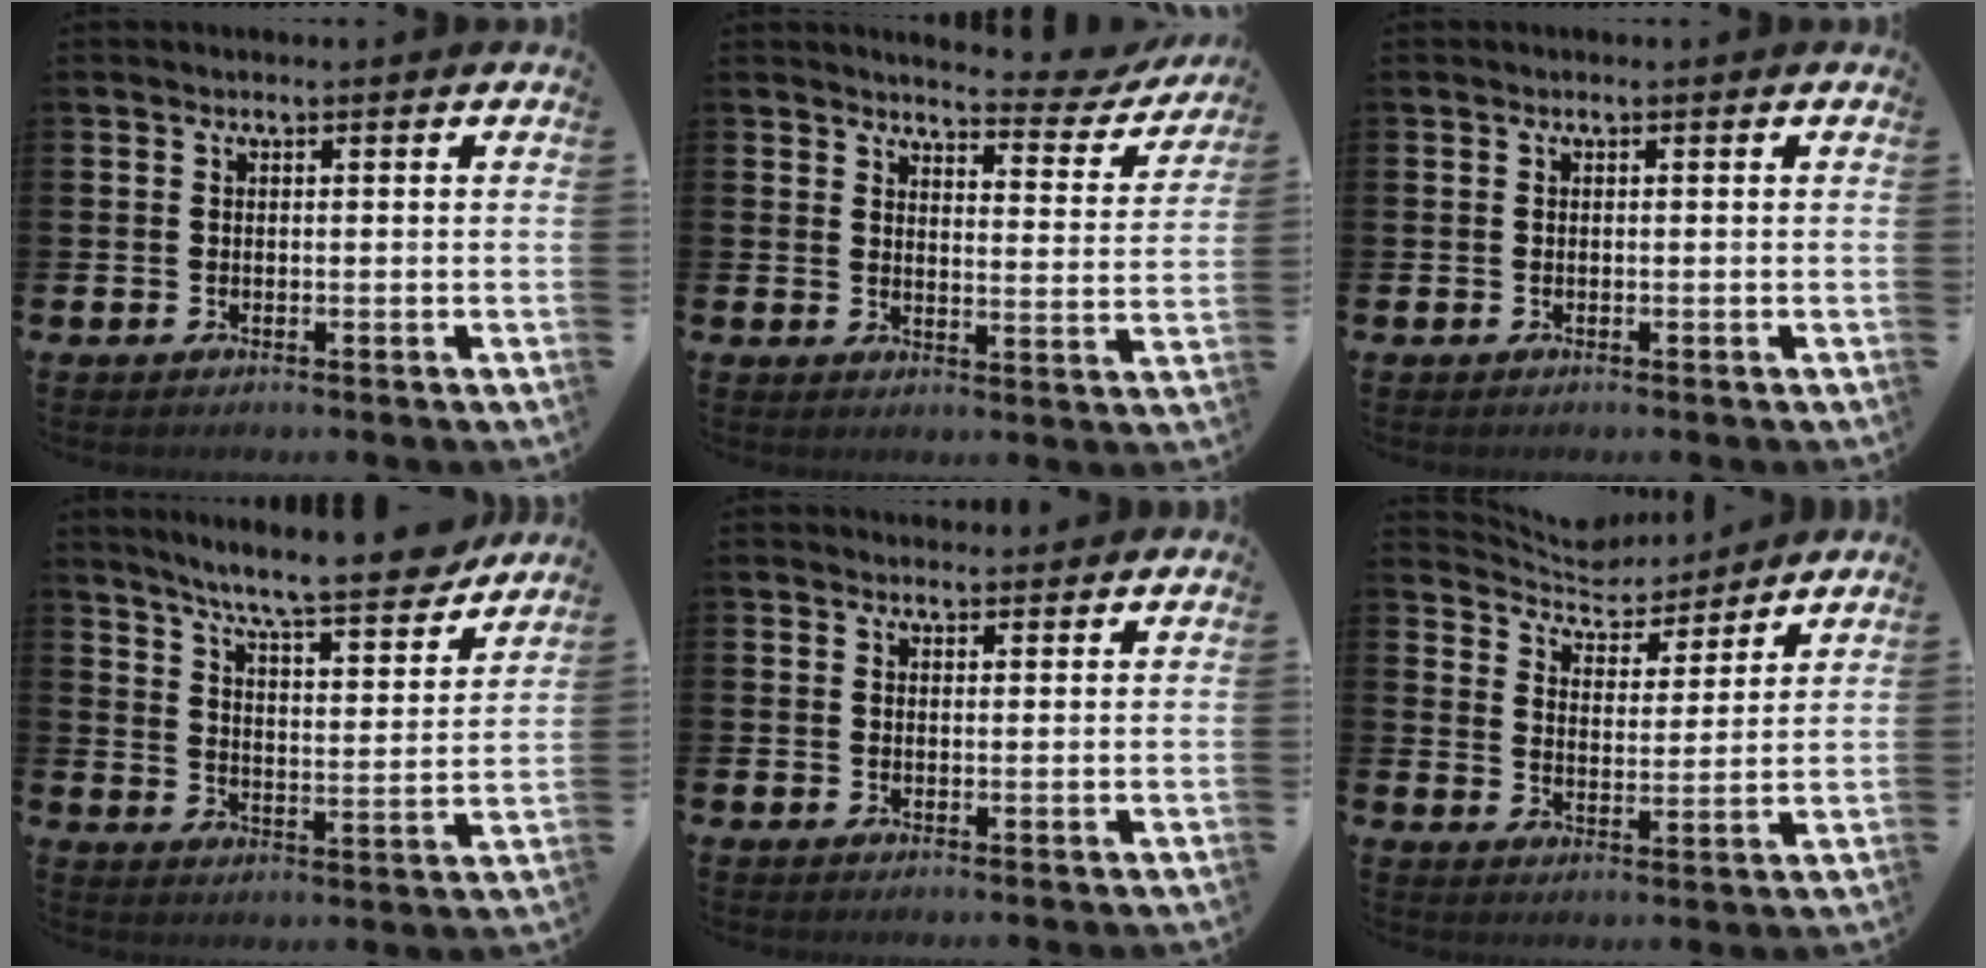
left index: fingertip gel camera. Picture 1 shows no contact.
{"total": 3.9, "force": [3.8, 0.7, 0.9], "torque": [-0.020, -0.033, 0.057]}
{"total": 0.0}
{"total": 9.5, "force": [8.7, 0.6, 3.9], "torque": [-0.092, -0.063, 0.145]}
{"total": 1.8, "force": [1.7, 0.5, 0.0], "torque": [0.010, -0.009, 0.029]}
{"total": 5.8, "force": [5.6, 1.4, 0.2], "torque": [-0.035, -0.044, 0.098]}